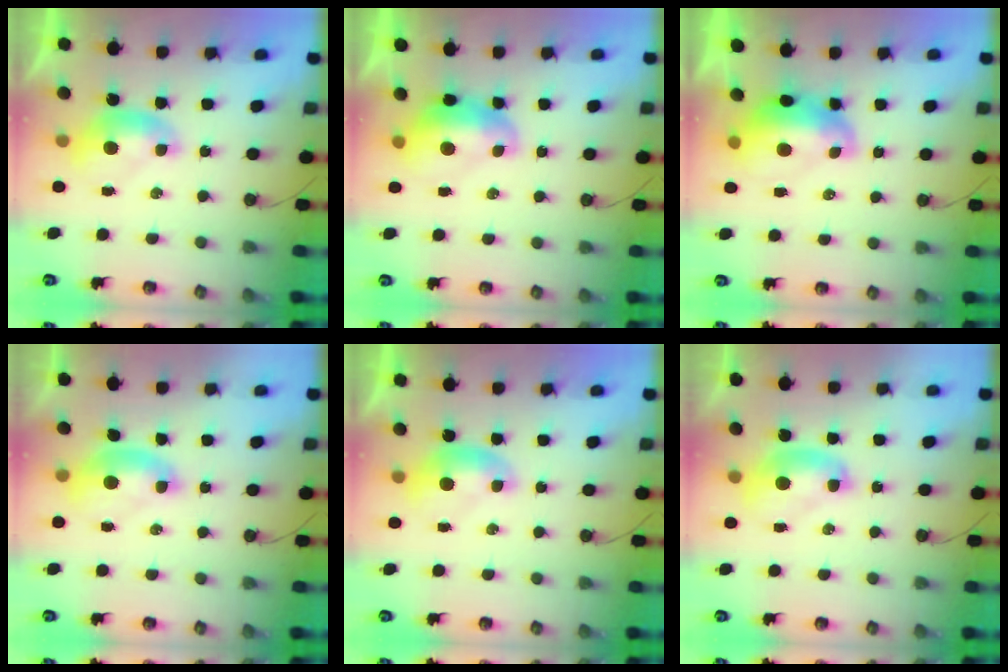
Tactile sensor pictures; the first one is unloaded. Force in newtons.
{"total": 2.4, "press": 2.4, "slide": 0.6}
{"total": 3.9, "press": 3.8, "slide": 0.8}
{"total": 2.3, "press": 2.3, "slide": 0.6}
{"total": 0.0}
{"total": 2.4, "press": 2.4, "slide": 0.3}